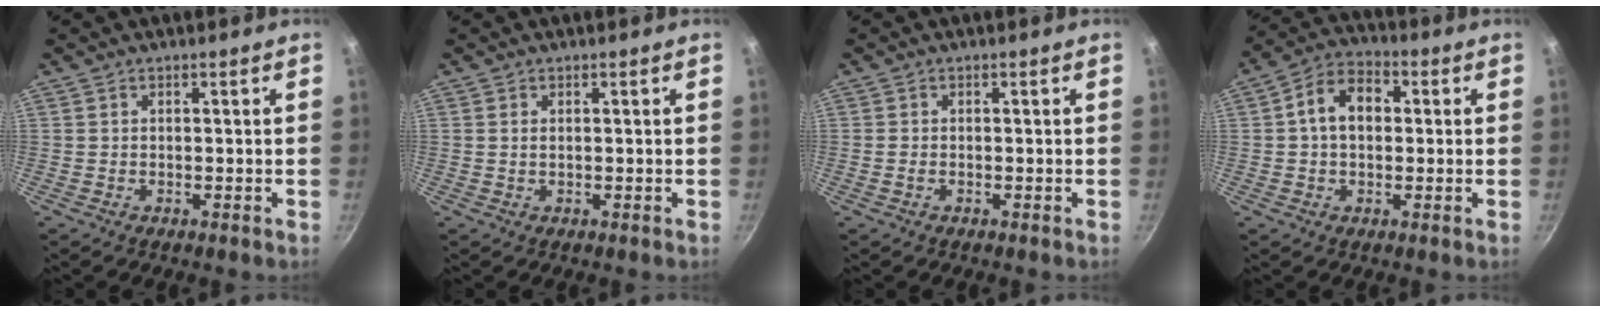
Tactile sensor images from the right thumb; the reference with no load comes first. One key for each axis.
{"total": 0.8, "fx": 0.2, "fy": 0.4, "fz": 0.7, "tx": -0.013, "ty": 0.000, "tz": 0.003}
{"total": 1.0, "fx": -0.3, "fy": 0.7, "fz": 0.7, "tx": -0.014, "ty": 0.001, "tz": -0.007}
{"total": 9.5, "fx": 1.1, "fy": 6.6, "fz": 6.7, "tx": -0.086, "ty": 0.026, "tz": 0.004}